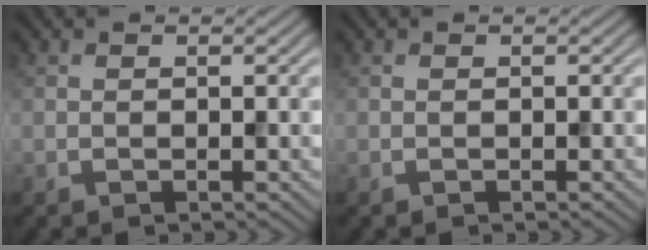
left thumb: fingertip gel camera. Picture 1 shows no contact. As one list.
[{"total": 0.0}]